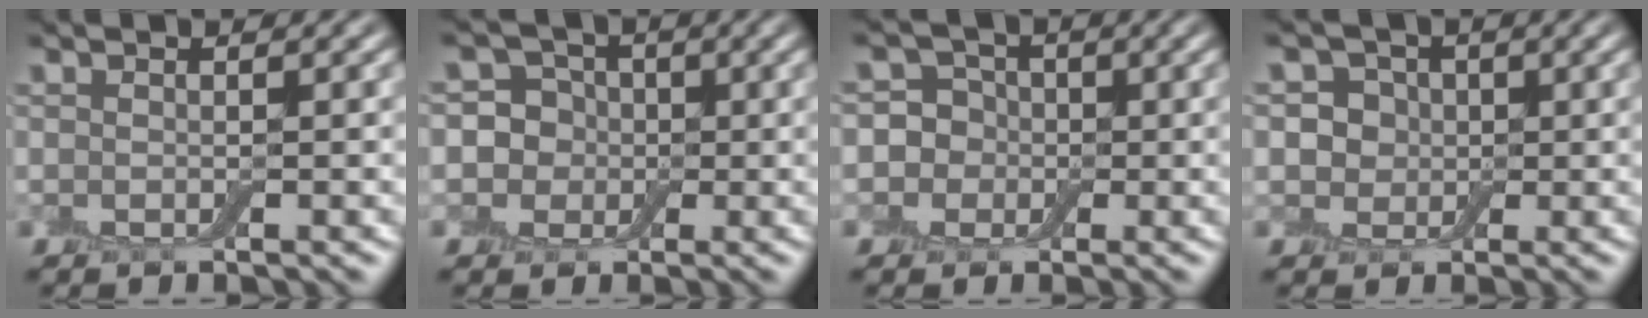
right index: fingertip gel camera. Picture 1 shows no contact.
{"total": 6.5, "force": [1.1, 6.1, 2.1], "torque": [-0.020, 0.036, -0.018]}
{"total": 5.7, "force": [0.5, 5.5, 1.5], "torque": [-0.005, 0.039, -0.031]}
{"total": 3.8, "force": [1.0, 3.5, 1.3], "torque": [-0.007, 0.015, -0.004]}